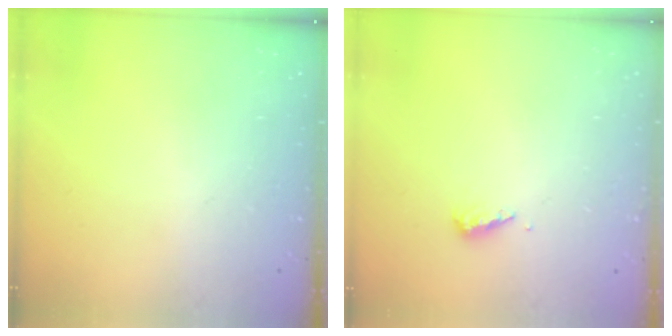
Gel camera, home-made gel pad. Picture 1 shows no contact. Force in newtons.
{"total": 3.2, "press": 3.1, "slide": 0.3}